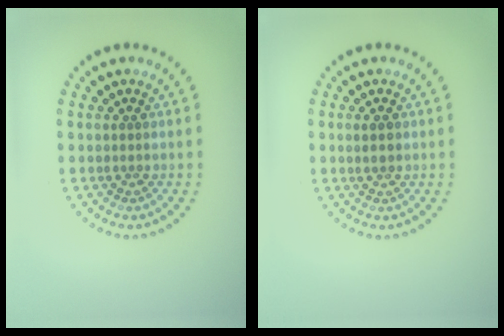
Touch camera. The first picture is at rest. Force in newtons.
{"total": 1.2, "press": 1.2, "slide": 0.3}